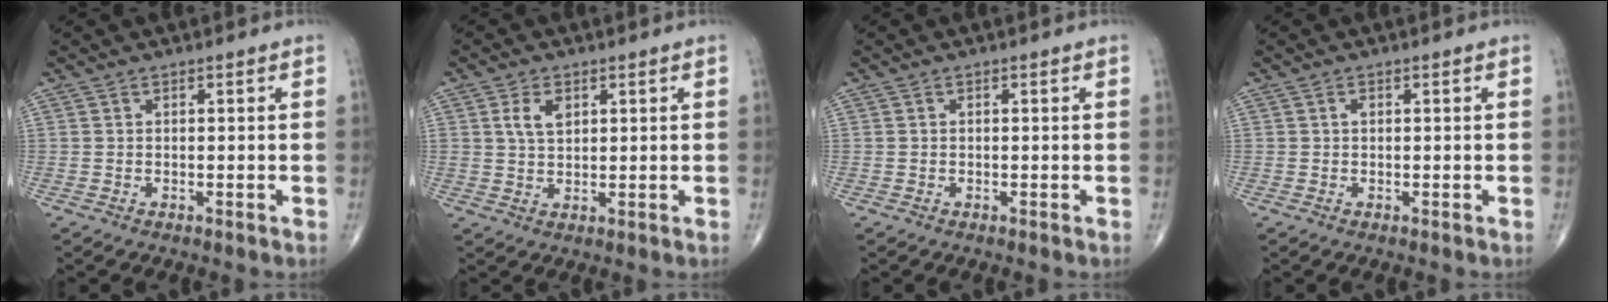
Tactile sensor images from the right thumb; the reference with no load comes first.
{"total": 4.5, "force": [1.6, 2.7, 3.1], "torque": [-0.052, -0.005, 0.032]}
{"total": 0.0}
{"total": 0.8, "force": [0.1, 0.5, 0.6], "torque": [-0.010, 0.001, 0.001]}